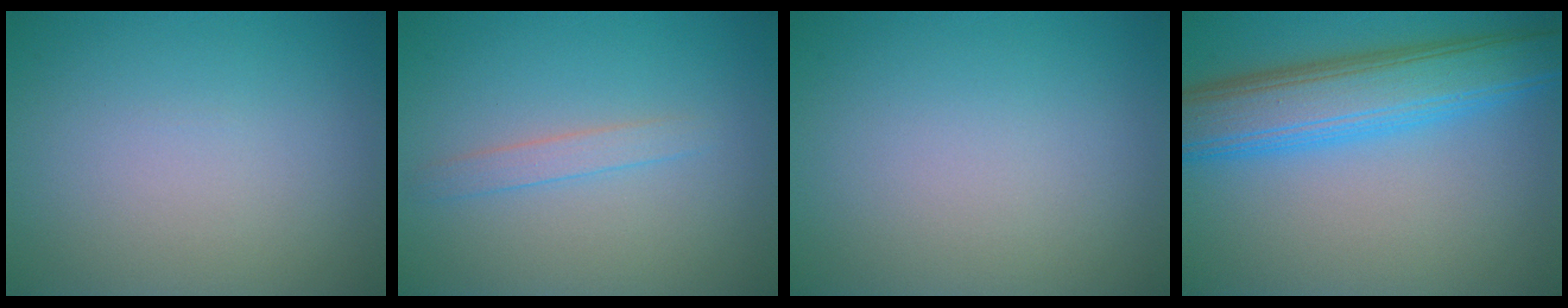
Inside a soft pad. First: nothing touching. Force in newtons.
{"total": 1.4, "press": 1.4, "slide": 0.0}
{"total": 0.0}
{"total": 7.8, "press": 7.8, "slide": 0.1}